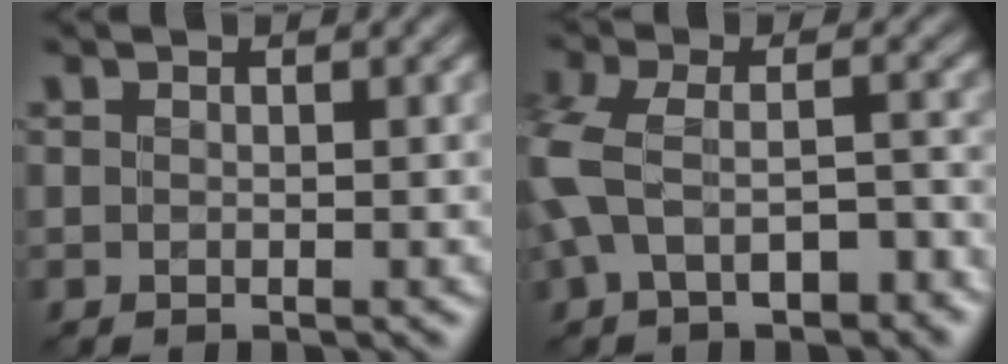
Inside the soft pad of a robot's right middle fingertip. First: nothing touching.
{"total": 5.9, "force": [-2.0, 3.3, 4.4], "torque": [-0.102, 0.001, -0.046]}